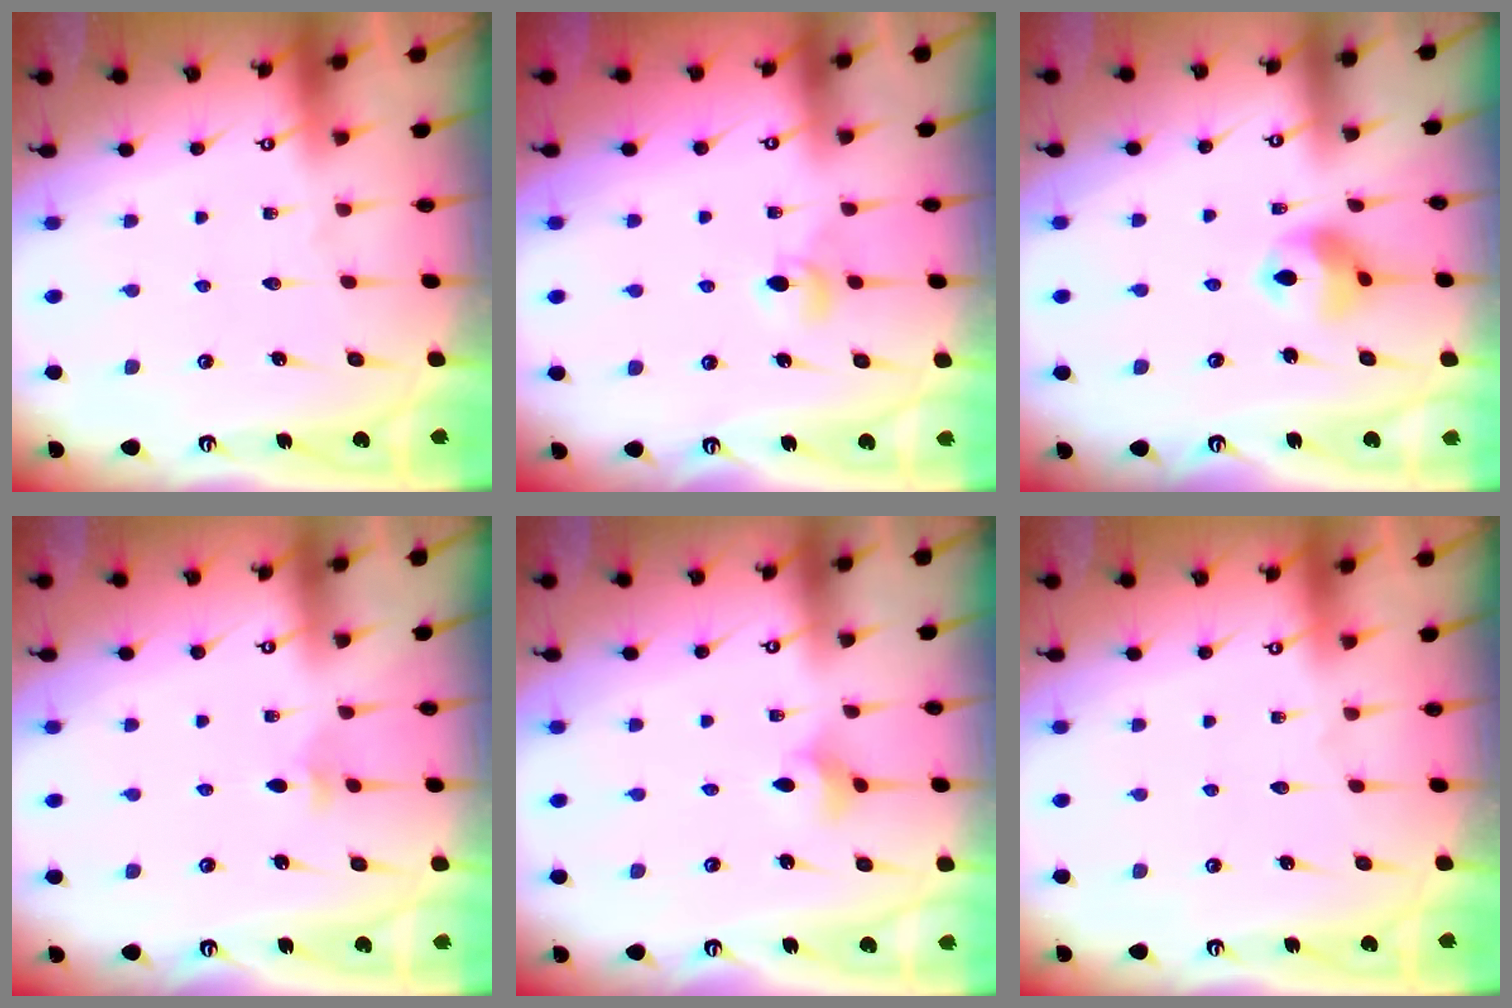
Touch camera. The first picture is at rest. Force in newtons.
{"total": 5.0, "press": 5.0, "slide": 0.6}
{"total": 9.7, "press": 9.6, "slide": 1.4}
{"total": 2.9, "press": 2.8, "slide": 0.8}
{"total": 3.1, "press": 3.1, "slide": 0.4}
{"total": 0.0}